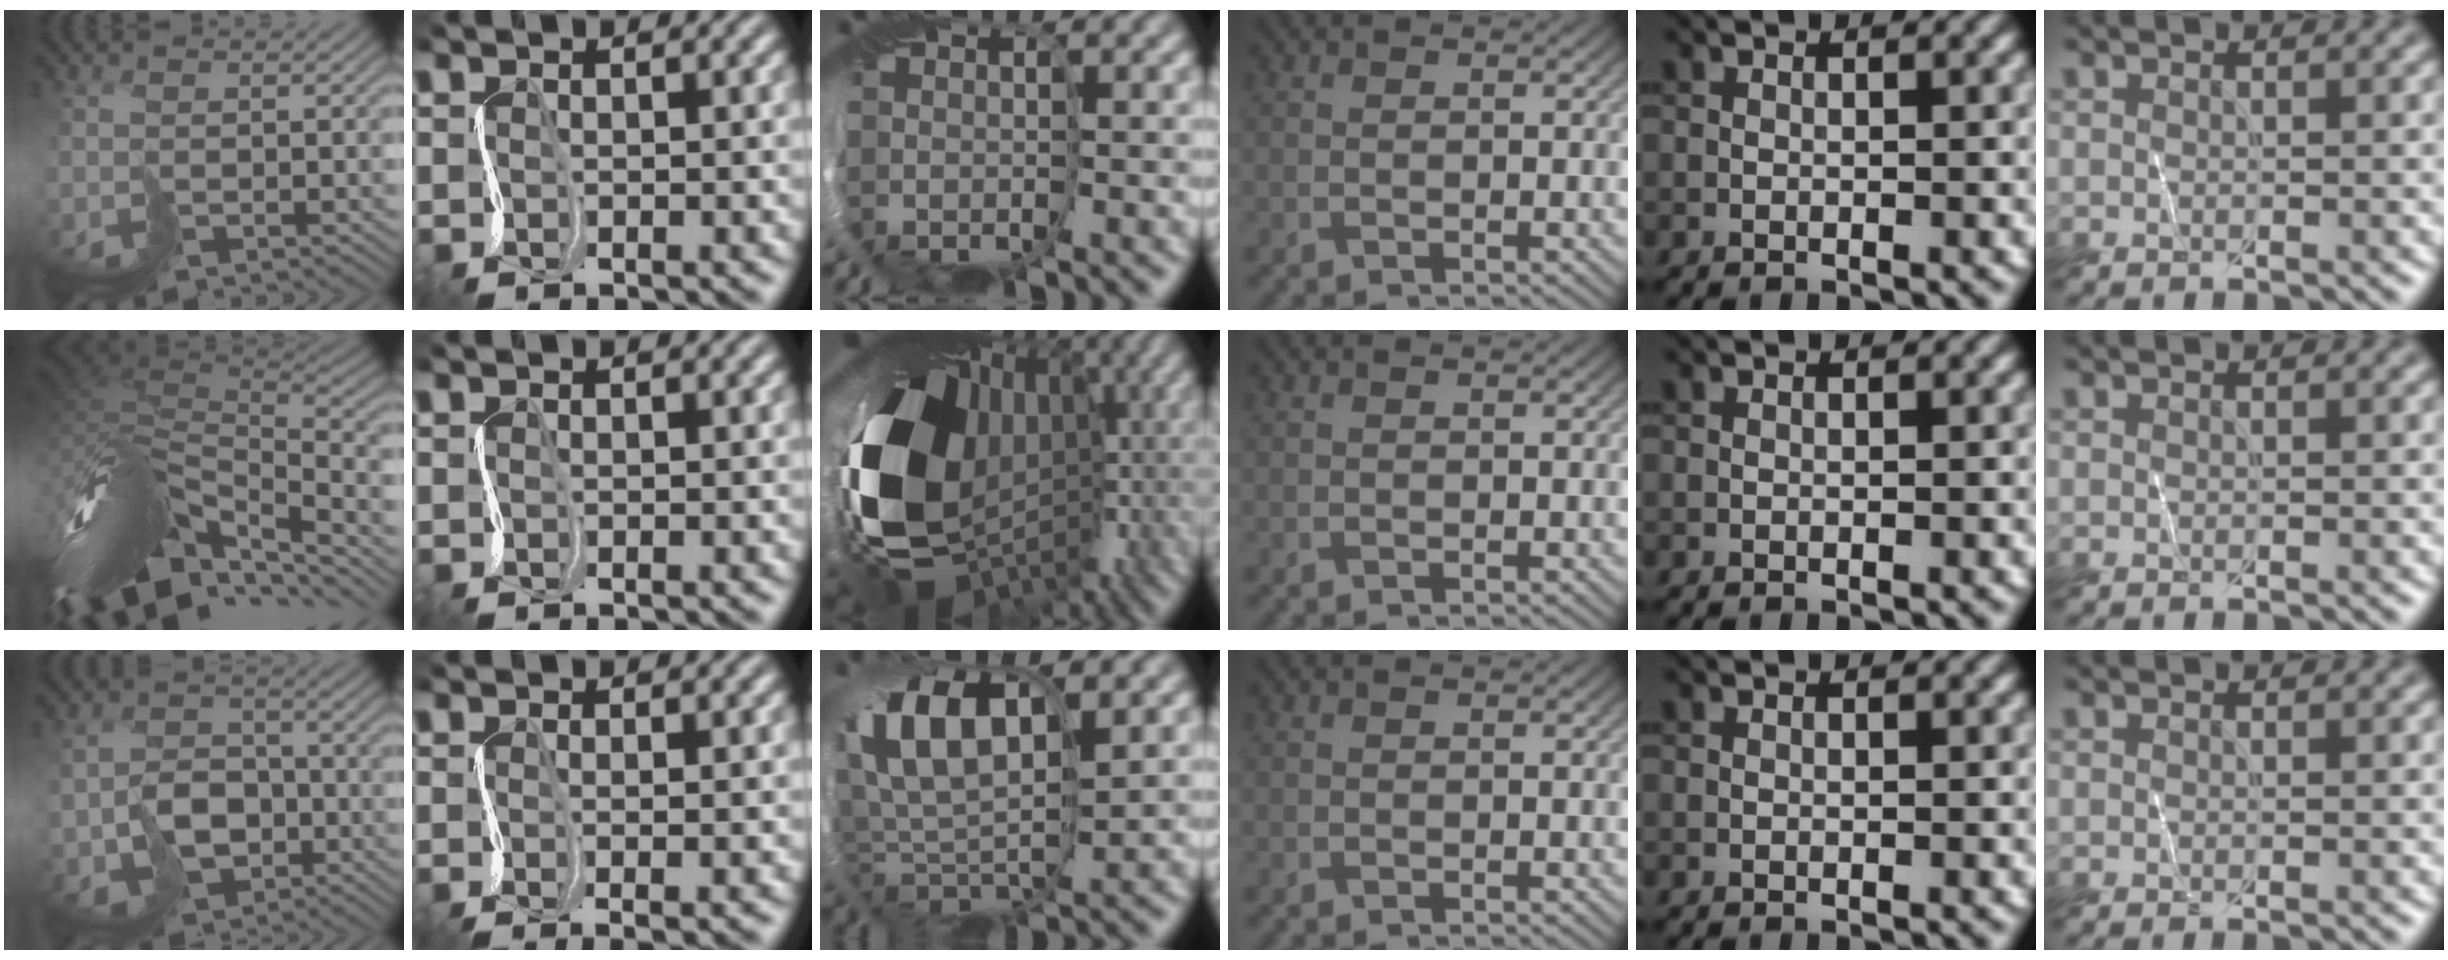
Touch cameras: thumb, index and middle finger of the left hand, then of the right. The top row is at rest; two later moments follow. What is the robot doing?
{"motion": "cut", "object": "bubble wrap"}